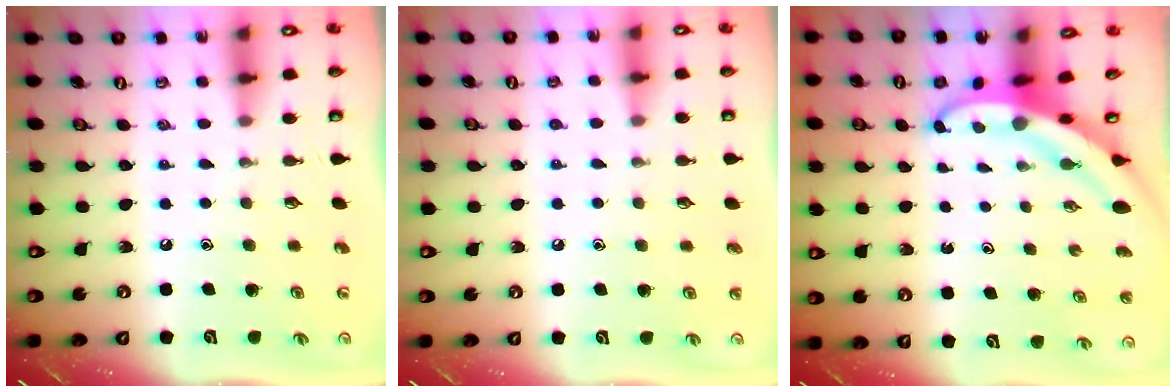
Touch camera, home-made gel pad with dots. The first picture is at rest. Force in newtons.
{"total": 2.1, "press": 2.1, "slide": 0.2}
{"total": 4.9, "press": 4.9, "slide": 0.4}